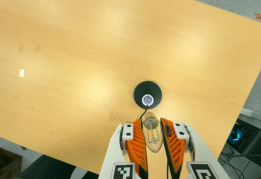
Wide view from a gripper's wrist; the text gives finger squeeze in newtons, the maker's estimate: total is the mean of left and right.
{"total": 22.1, "left": 25.6, "right": 18.7}